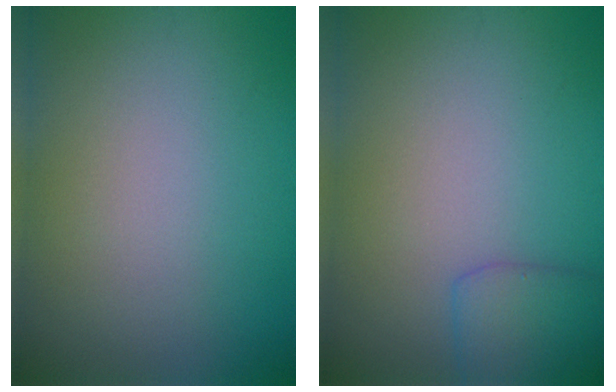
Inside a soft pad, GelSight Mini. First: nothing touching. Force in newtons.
{"total": 2.4, "press": 2.4, "slide": 0.1}